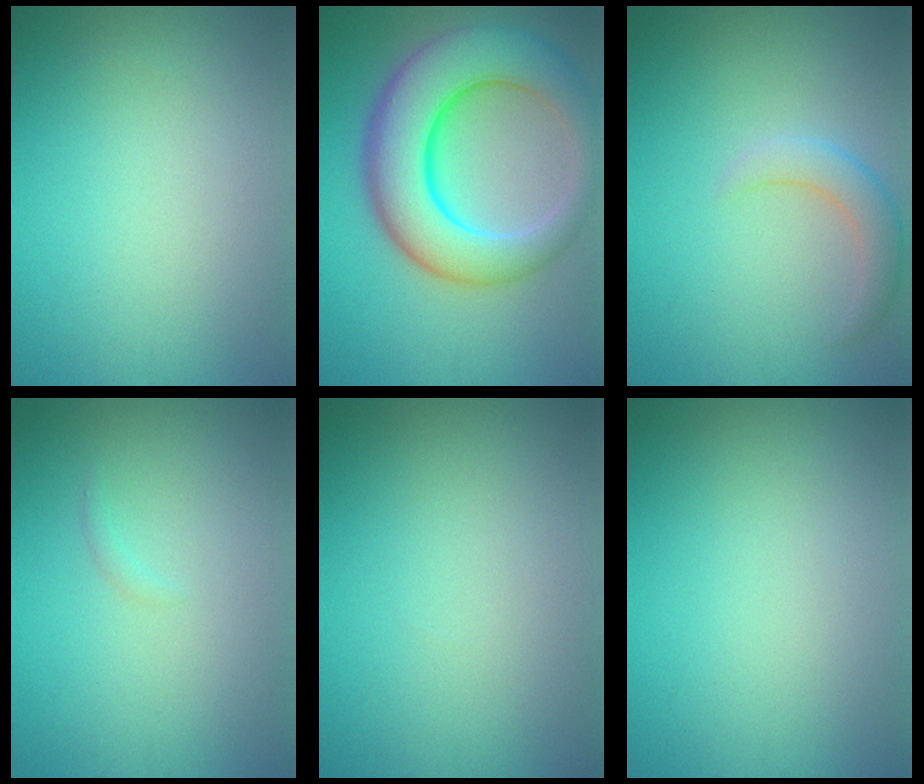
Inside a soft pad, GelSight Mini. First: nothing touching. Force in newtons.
{"total": 10.1, "press": 10.1, "slide": 0.4}
{"total": 2.5, "press": 2.5, "slide": 0.2}
{"total": 0.5, "press": 0.5, "slide": 0.1}
{"total": 0.0}
{"total": 0.0}